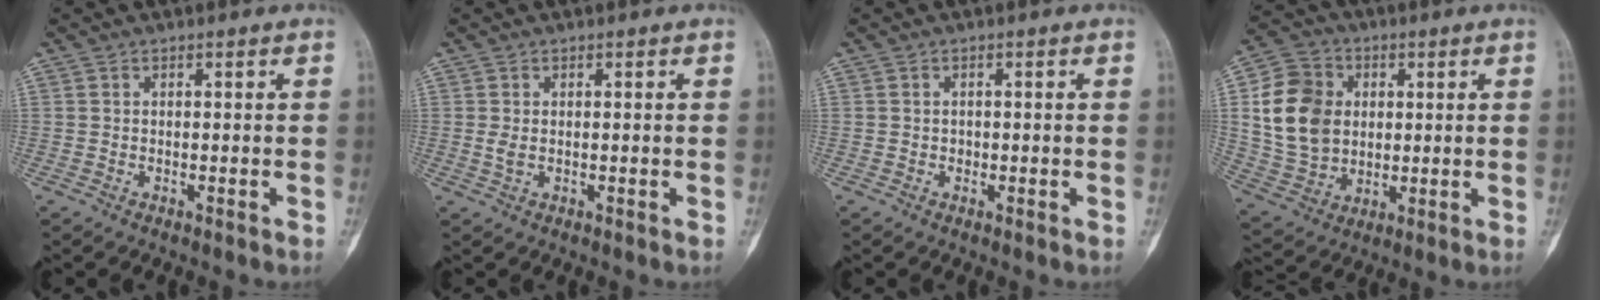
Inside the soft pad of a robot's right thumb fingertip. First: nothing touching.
{"total": 1.8, "force": [0.2, 0.9, 1.5], "torque": [-0.029, -0.004, 0.006]}
{"total": 0.7, "force": [-0.1, 0.6, 0.3], "torque": [-0.002, 0.002, -0.003]}
{"total": 15.5, "force": [2.5, 12.3, 9.1], "torque": [-0.147, 0.003, 0.052]}